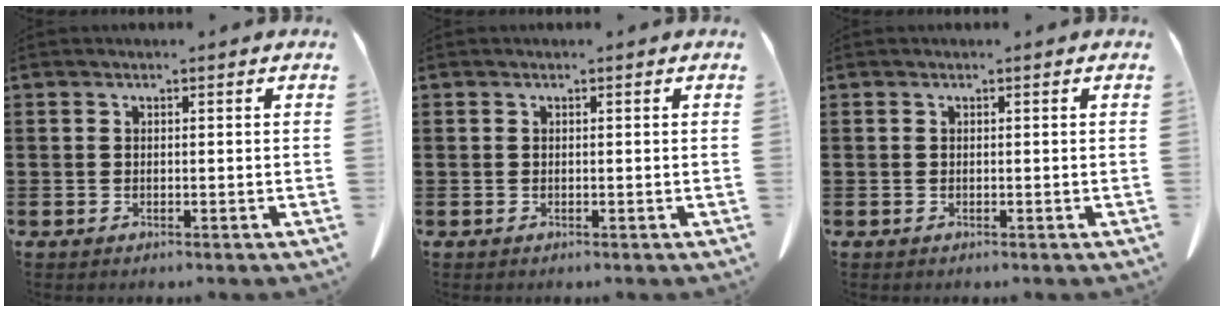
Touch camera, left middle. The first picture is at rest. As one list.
[{"total": 0.0}, {"total": 0.0}]